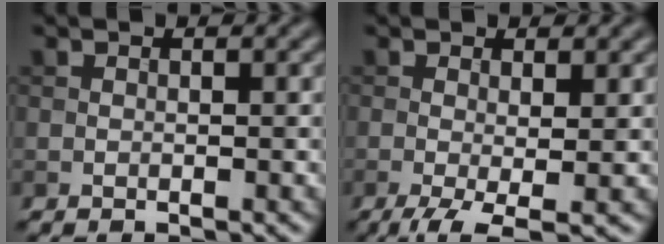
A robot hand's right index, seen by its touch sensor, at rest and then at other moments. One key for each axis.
{"total": 3.7, "fx": -1.3, "fy": 0.8, "fz": 3.3, "tx": -0.069, "ty": -0.008, "tz": -0.025}